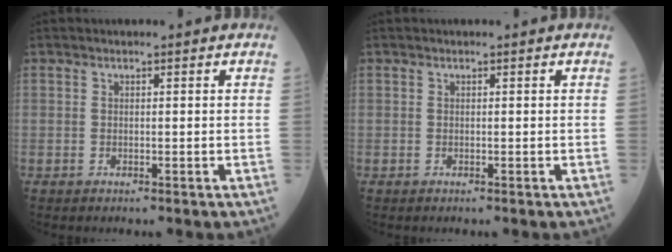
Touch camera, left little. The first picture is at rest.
{"total": 0.0}